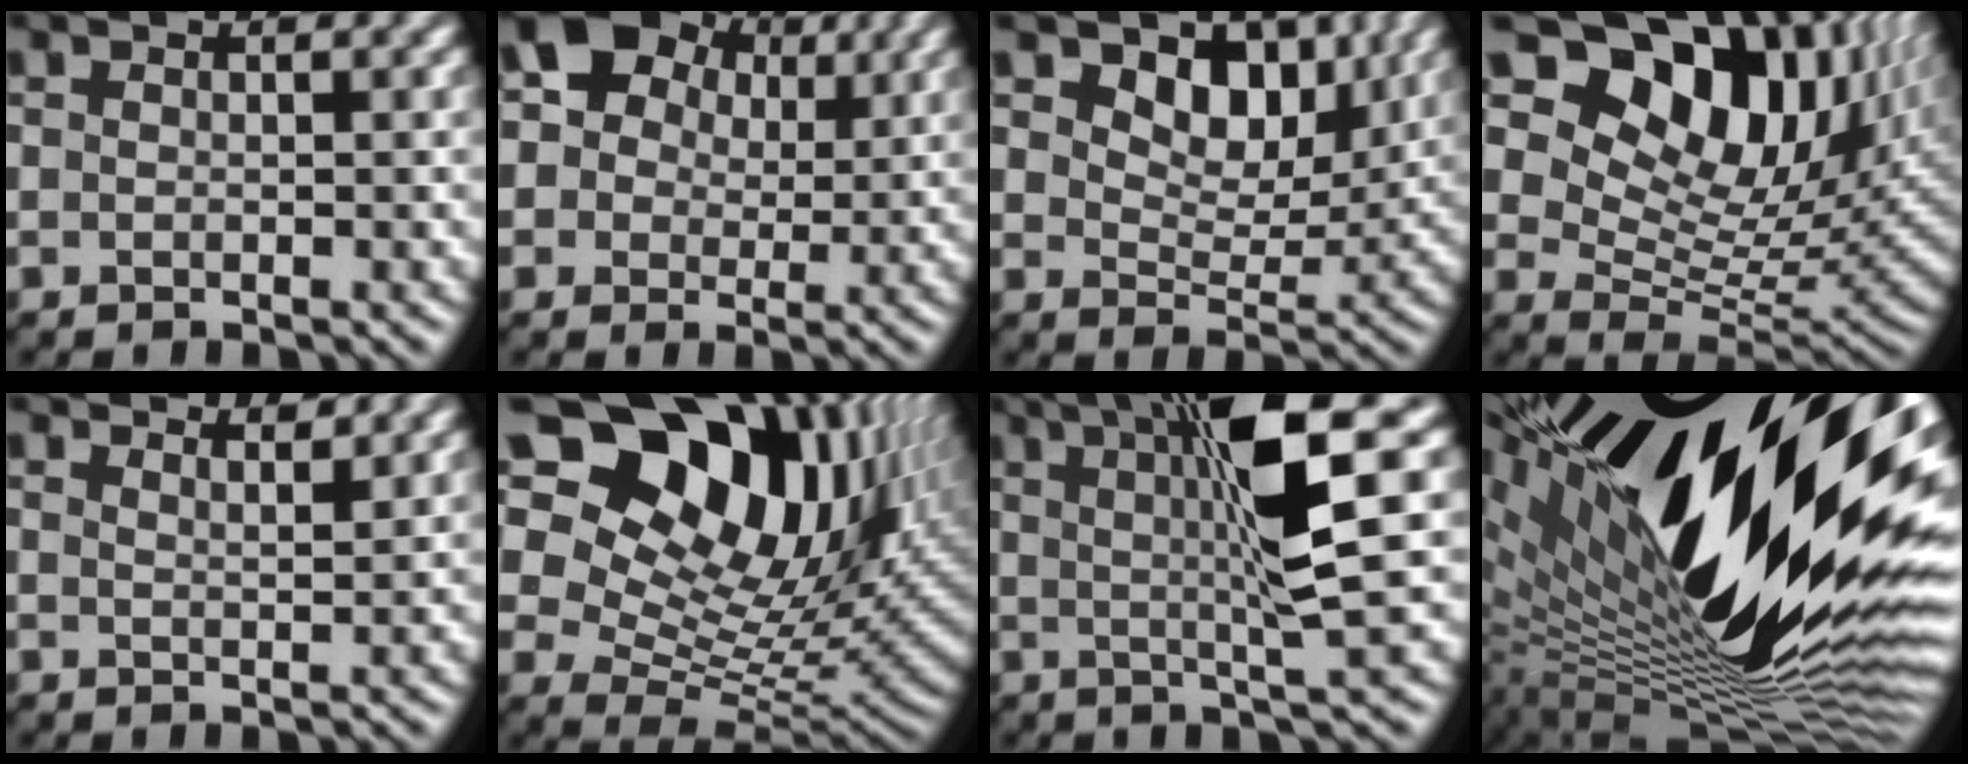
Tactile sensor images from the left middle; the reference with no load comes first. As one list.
[{"total": 9.5, "force": [4.4, 7.6, 3.7], "torque": [-0.067, 0.026, 0.057]}, {"total": 5.7, "force": [3.2, 3.5, 3.0], "torque": [-0.048, -0.015, 0.041]}, {"total": 15.8, "force": [7.7, 9.6, 10.0], "torque": [-0.169, 0.013, 0.136]}, {"total": 4.0, "force": [3.5, 1.3, 1.5], "torque": [0.009, 0.023, 0.014]}, {"total": 17.6, "force": [8.4, 11.0, 10.8], "torque": [-0.187, 0.033, 0.135]}, {"total": 8.9, "force": [2.6, 1.3, 8.4], "torque": [-0.116, 0.002, 0.039]}, {"total": 22.5, "force": [6.5, 8.9, 19.6], "torque": [-0.335, 0.012, 0.097]}]